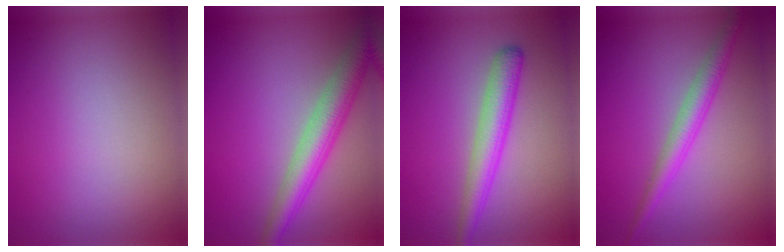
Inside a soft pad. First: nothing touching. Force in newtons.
{"total": 5.2, "press": 5.2, "slide": 0.2}
{"total": 3.7, "press": 3.7, "slide": 0.1}
{"total": 3.0, "press": 3.0, "slide": 0.0}